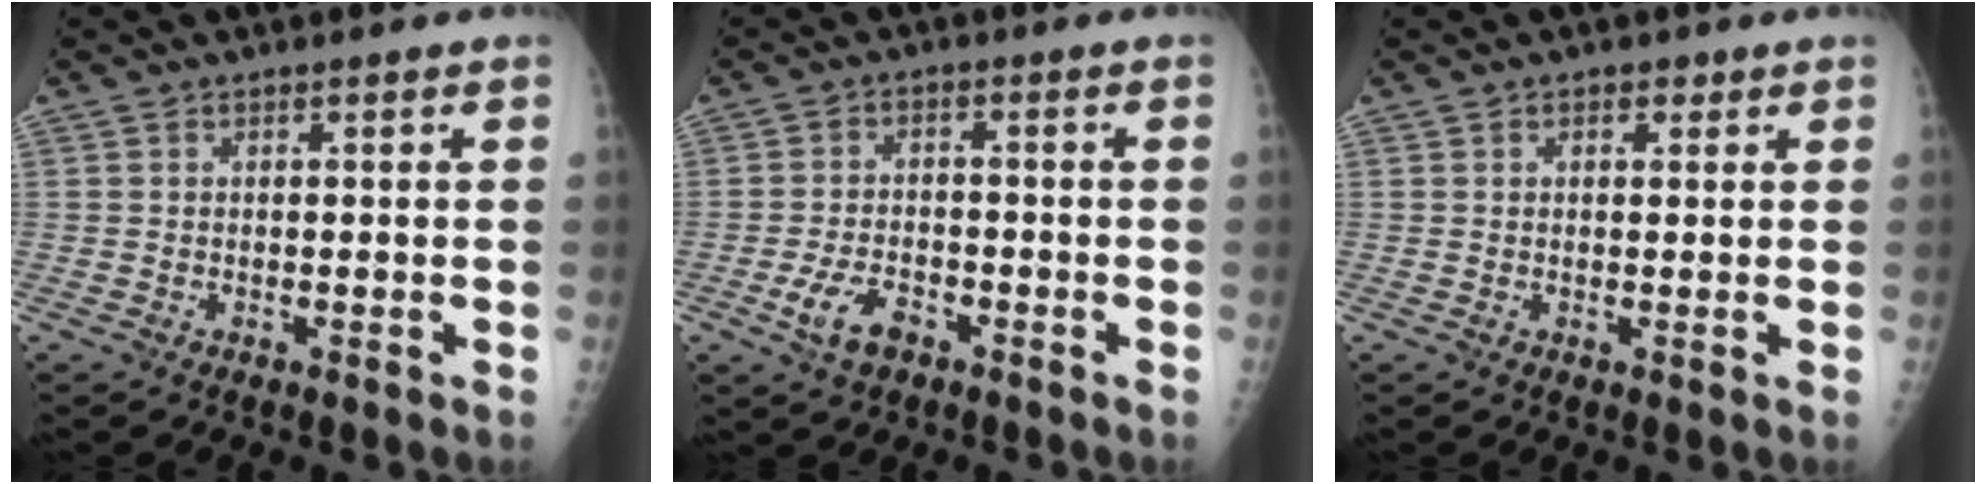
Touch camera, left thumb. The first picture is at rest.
{"total": 5.9, "force": [-3.1, 3.4, 3.8], "torque": [-0.070, 0.016, -0.055]}
{"total": 1.8, "force": [1.0, 1.1, 1.0], "torque": [-0.003, -0.002, 0.011]}